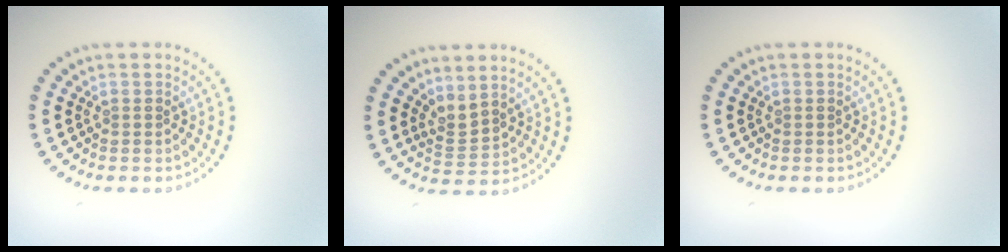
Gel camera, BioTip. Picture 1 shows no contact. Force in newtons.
{"total": 2.2, "press": 1.5, "slide": 1.6}
{"total": 0.0}